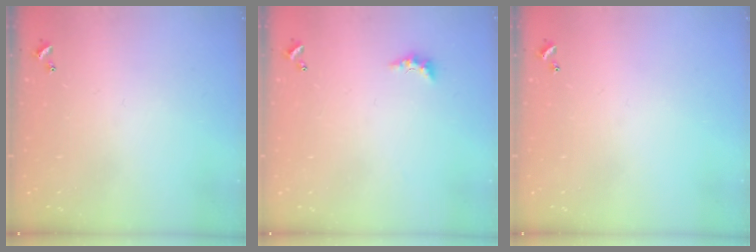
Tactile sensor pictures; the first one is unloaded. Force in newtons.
{"total": 2.3, "press": 2.2, "slide": 0.7}
{"total": 0.0}